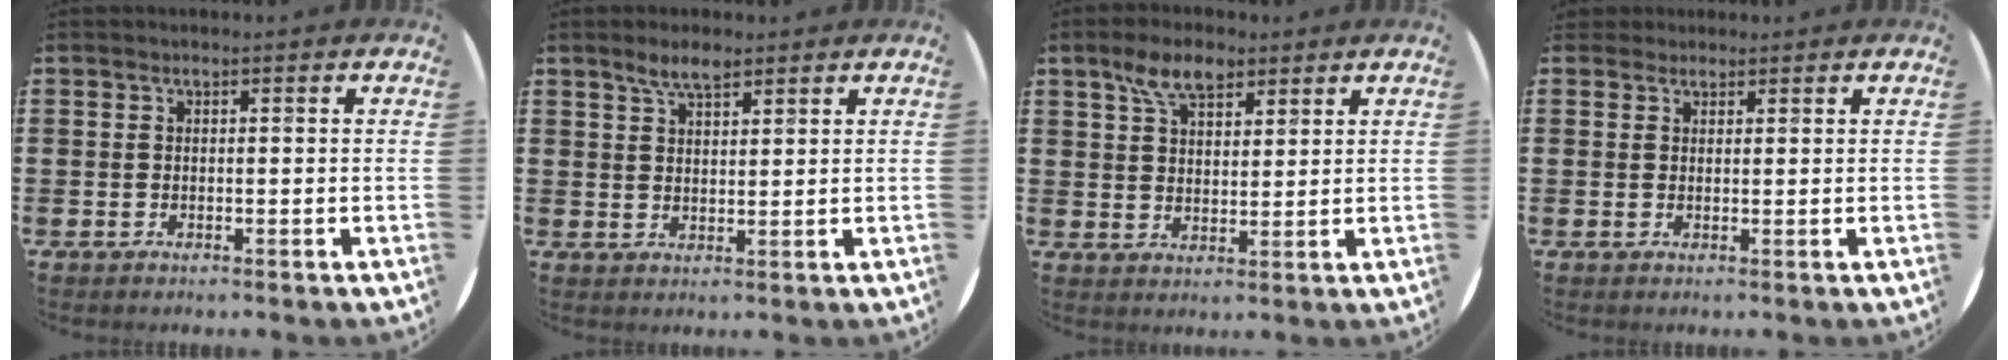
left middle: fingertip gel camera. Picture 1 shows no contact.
{"total": 3.6, "force": [2.8, 1.2, 1.9], "torque": [-0.034, 0.002, 0.050]}
{"total": 6.1, "force": [4.1, 2.9, 3.4], "torque": [-0.061, 0.001, 0.072]}
{"total": 1.3, "force": [1.2, 0.5, -0.1], "torque": [0.007, 0.001, 0.022]}